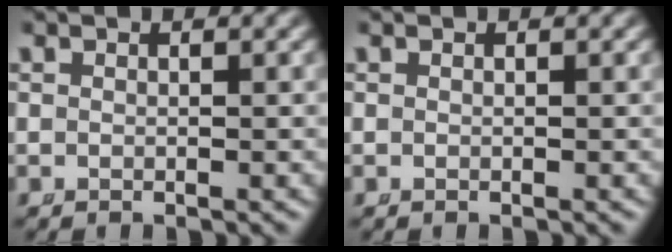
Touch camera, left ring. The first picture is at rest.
{"total": 0.0}